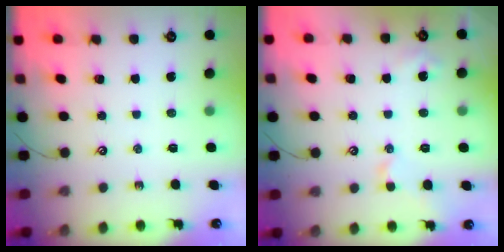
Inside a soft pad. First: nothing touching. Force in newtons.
{"total": 3.1, "press": 3.0, "slide": 0.7}